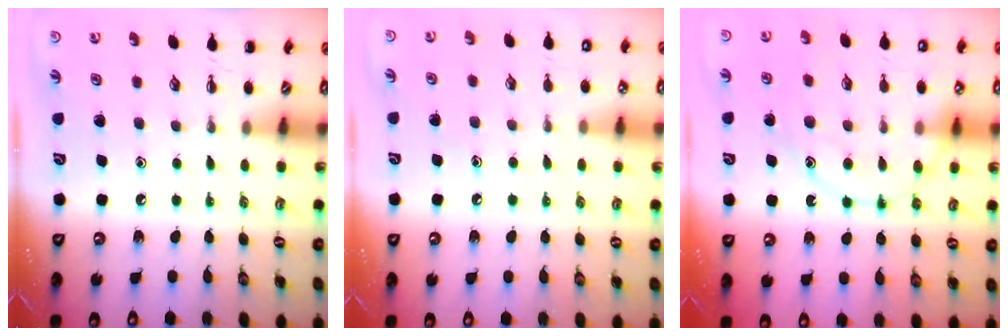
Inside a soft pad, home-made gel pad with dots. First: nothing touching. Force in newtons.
{"total": 7.0, "press": 6.8, "slide": 1.8}
{"total": 14.2, "press": 14.2, "slide": 0.9}